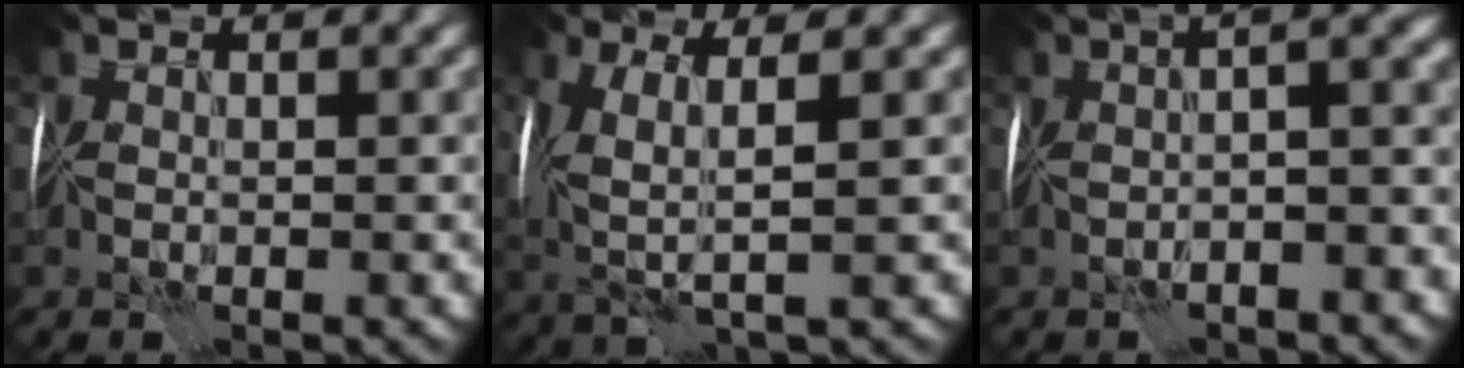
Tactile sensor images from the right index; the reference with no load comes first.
{"total": 4.9, "force": [0.7, 1.4, 4.6], "torque": [-0.111, 0.004, 0.014]}
{"total": 6.2, "force": [-0.3, 2.1, 5.8], "torque": [-0.053, 0.017, -0.004]}